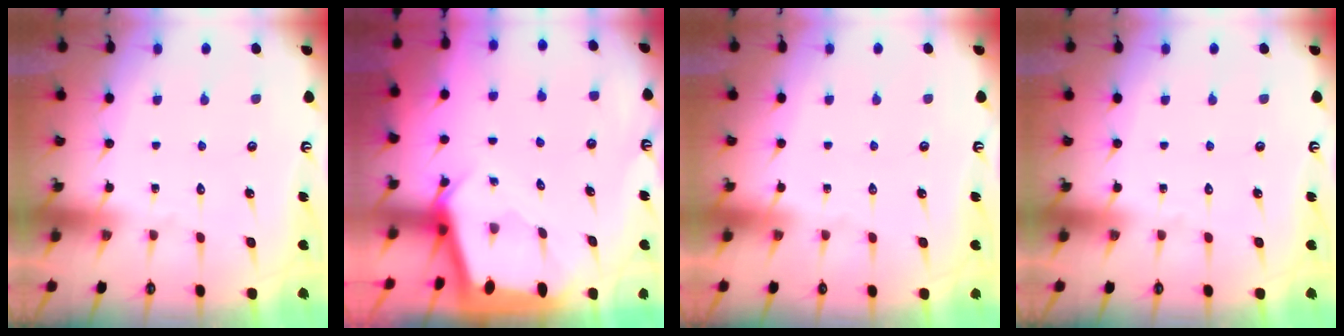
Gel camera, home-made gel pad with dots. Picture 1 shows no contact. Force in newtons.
{"total": 2.6, "press": 2.6, "slide": 0.2}
{"total": 0.6, "press": 0.5, "slide": 0.2}
{"total": 0.0}